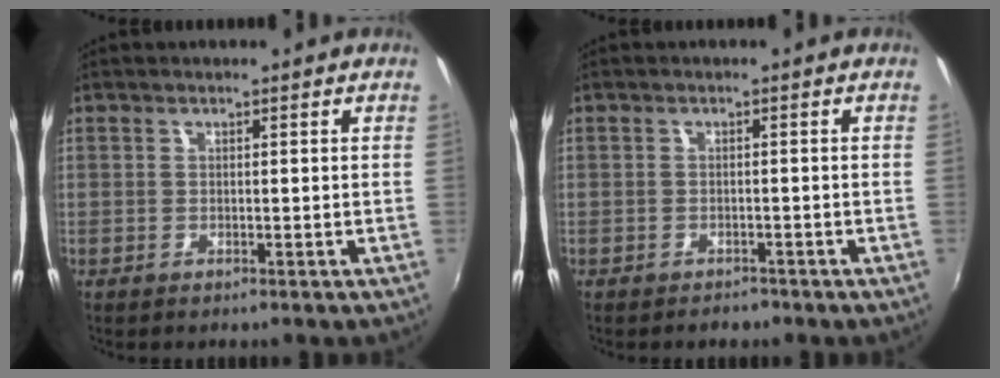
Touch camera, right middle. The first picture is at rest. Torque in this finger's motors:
{"motor_torque": [0.28, -0.96, -0.07, -0.01]}